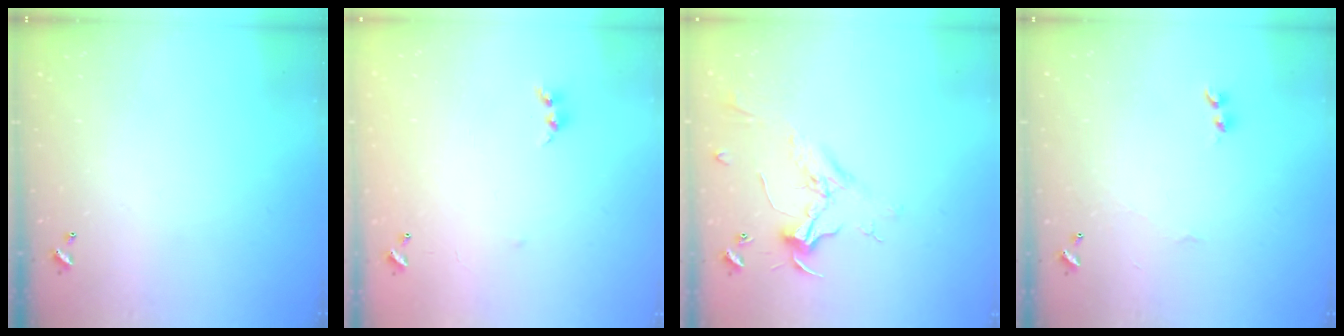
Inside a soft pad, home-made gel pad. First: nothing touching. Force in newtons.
{"total": 6.7, "press": 6.7, "slide": 0.3}
{"total": 2.4, "press": 2.3, "slide": 0.8}
{"total": 2.1, "press": 2.1, "slide": 0.5}